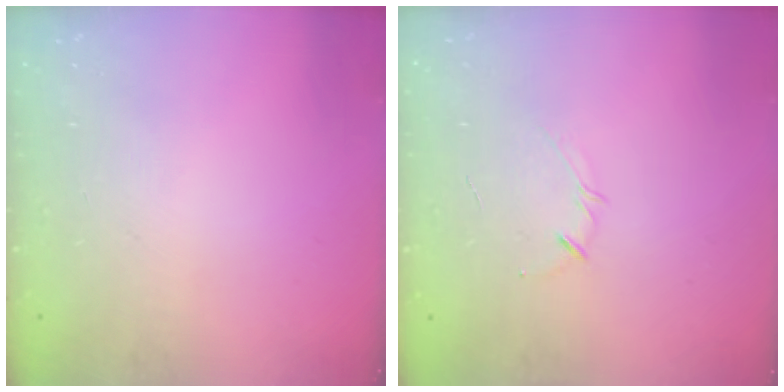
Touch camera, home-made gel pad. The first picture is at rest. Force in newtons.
{"total": 2.1, "press": 2.1, "slide": 0.4}